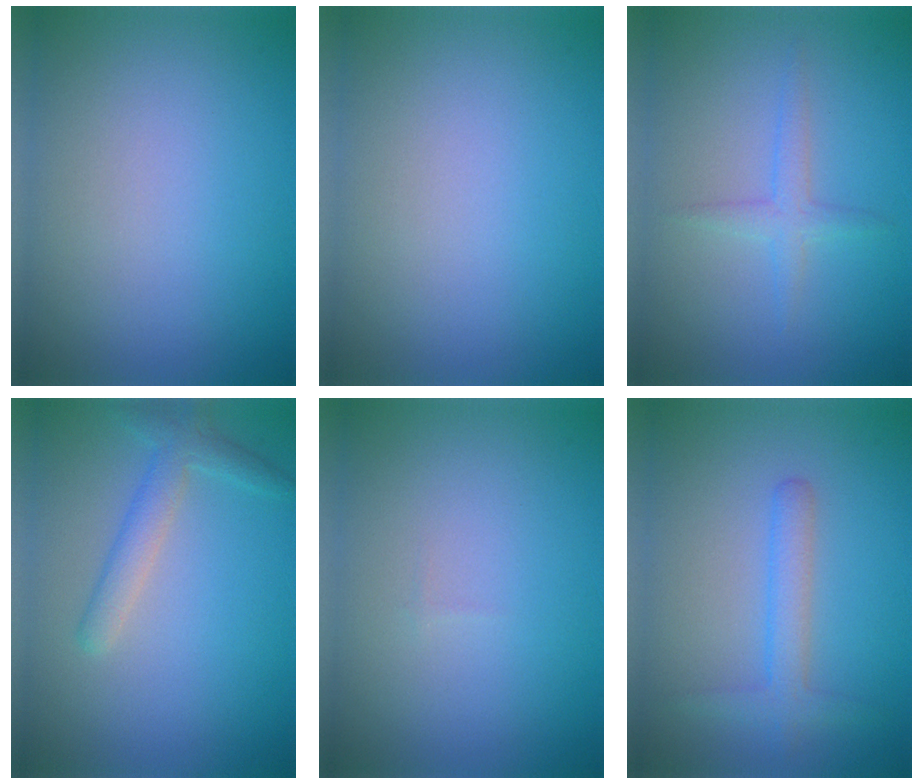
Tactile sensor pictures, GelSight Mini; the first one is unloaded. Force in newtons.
{"total": 0.0}
{"total": 1.6, "press": 1.6, "slide": 0.1}
{"total": 2.6, "press": 2.6, "slide": 0.1}
{"total": 0.0}
{"total": 2.5, "press": 2.5, "slide": 0.1}